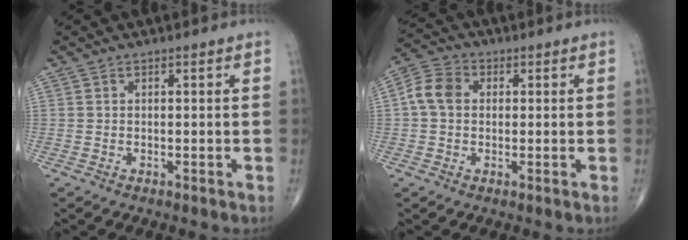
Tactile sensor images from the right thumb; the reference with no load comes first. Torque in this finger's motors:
{"motor_torque": [-0.29, 0.38, 0.08, -0.01, 0.17]}